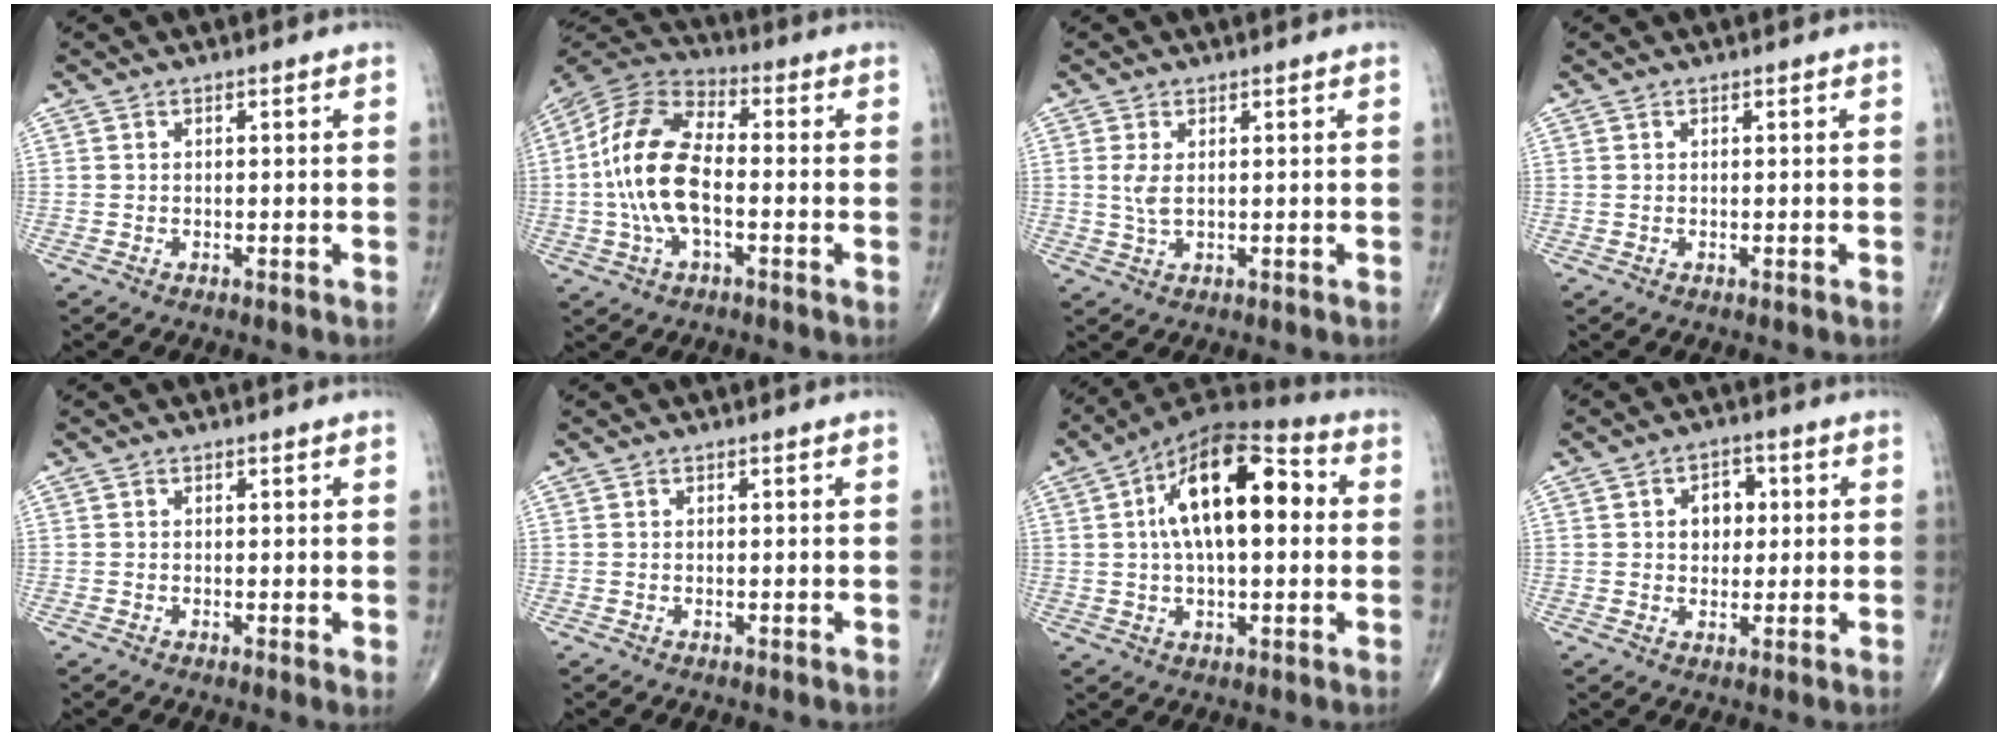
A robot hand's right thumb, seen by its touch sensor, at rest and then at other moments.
{"total": 15.5, "force": [-1.5, 7.6, 13.4], "torque": [-0.275, 0.031, -0.037]}
{"total": 2.9, "force": [0.6, 1.1, 2.6], "torque": [-0.061, -0.002, 0.017]}
{"total": 0.0}
{"total": 1.0, "force": [0.2, 0.3, 1.0], "torque": [-0.015, -0.004, 0.000]}
{"total": 0.0}
{"total": 18.9, "force": [3.4, 8.8, 16.3], "torque": [-0.253, 0.028, 0.045]}
{"total": 5.5, "force": [1.0, 4.1, 3.5], "torque": [-0.023, 0.004, 0.012]}